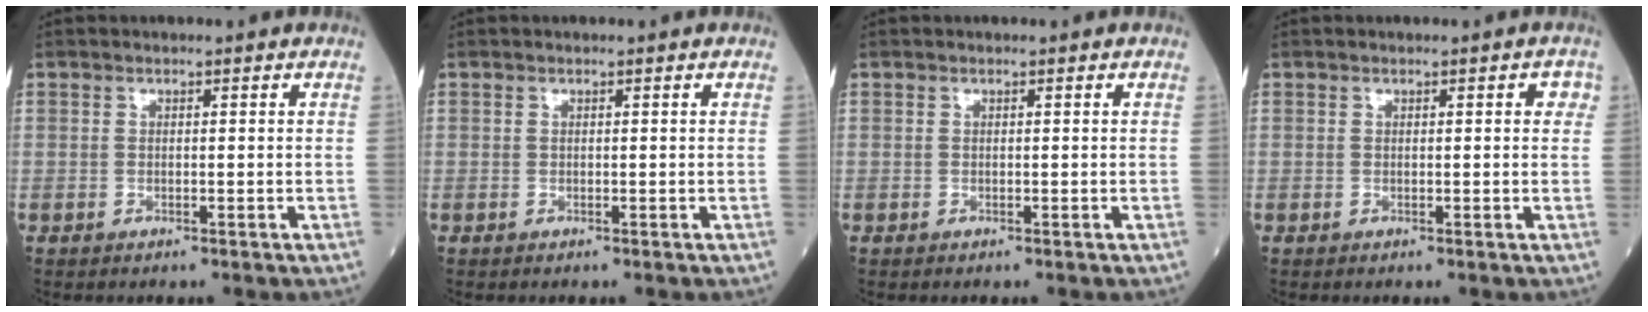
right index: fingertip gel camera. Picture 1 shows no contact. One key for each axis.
{"total": 0.0}
{"total": 0.0}
{"total": 1.7, "fx": 0.5, "fy": 0.7, "fz": 1.5, "tx": -0.013, "ty": 0.007, "tz": 0.005}